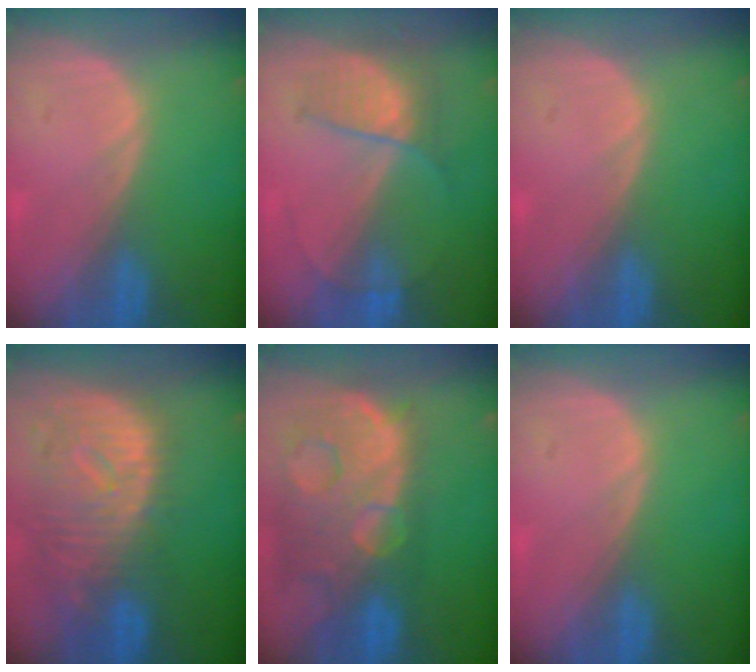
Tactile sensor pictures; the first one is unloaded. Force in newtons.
{"total": 5.8, "press": 5.5, "slide": 2.1}
{"total": 0.0}
{"total": 11.9, "press": 10.2, "slide": 6.1}
{"total": 14.3, "press": 11.6, "slide": 8.4}
{"total": 0.0}